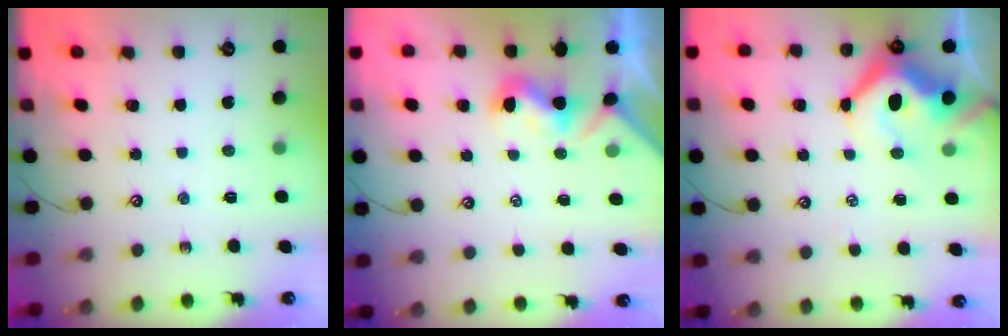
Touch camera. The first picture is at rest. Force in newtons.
{"total": 1.0, "press": 0.8, "slide": 0.6}
{"total": 10.1, "press": 9.9, "slide": 1.9}